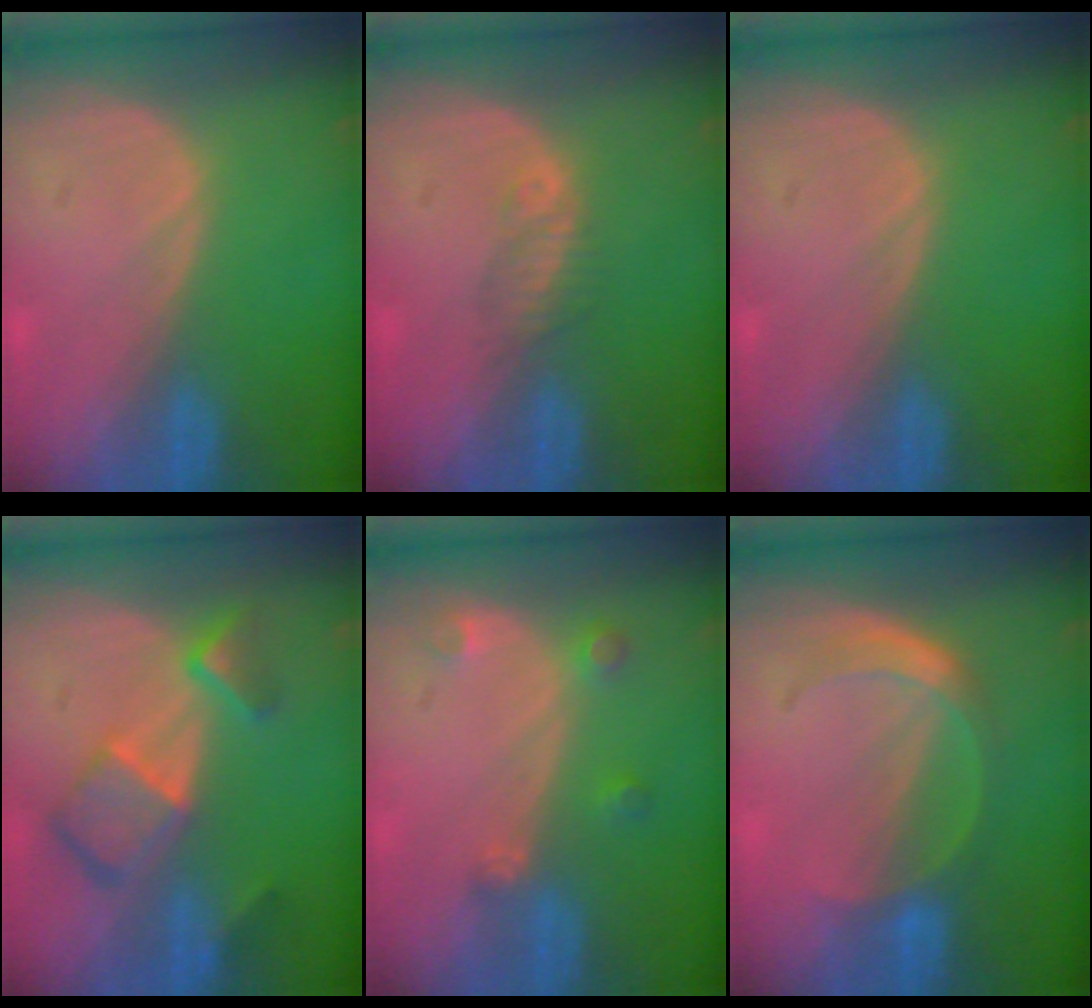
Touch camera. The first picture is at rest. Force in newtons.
{"total": 1.8, "press": 1.6, "slide": 0.8}
{"total": 0.0}
{"total": 7.7, "press": 6.7, "slide": 3.8}
{"total": 2.6, "press": 2.5, "slide": 0.5}
{"total": 4.5, "press": 4.4, "slide": 0.9}